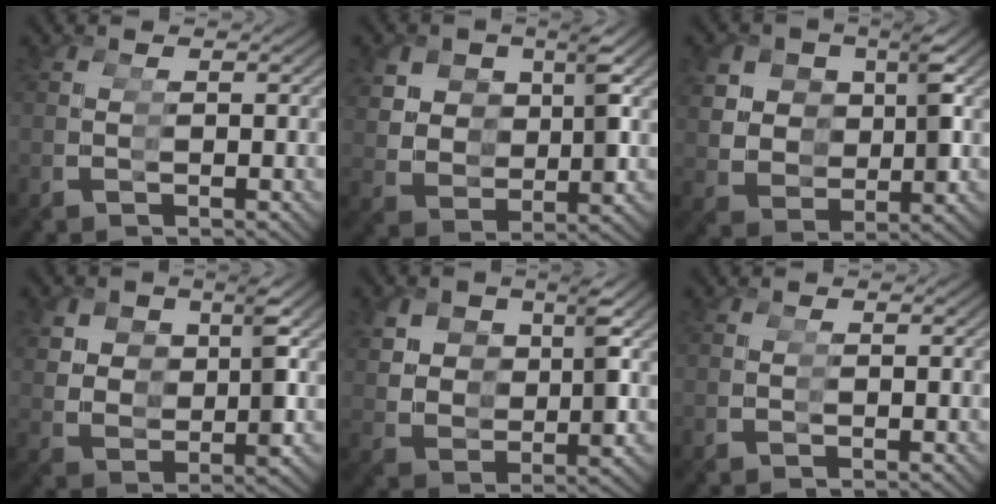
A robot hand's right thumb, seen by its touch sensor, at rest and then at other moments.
{"total": 3.0, "force": [2.2, 1.9, 0.9], "torque": [-0.038, -0.007, 0.049]}
{"total": 3.5, "force": [1.9, 2.7, 1.3], "torque": [-0.045, -0.011, 0.045]}
{"total": 2.5, "force": [2.2, 1.0, 0.7], "torque": [-0.027, 0.000, 0.046]}
{"total": 2.8, "force": [2.5, 1.2, 0.7], "torque": [-0.033, -0.003, 0.050]}
{"total": 0.0}